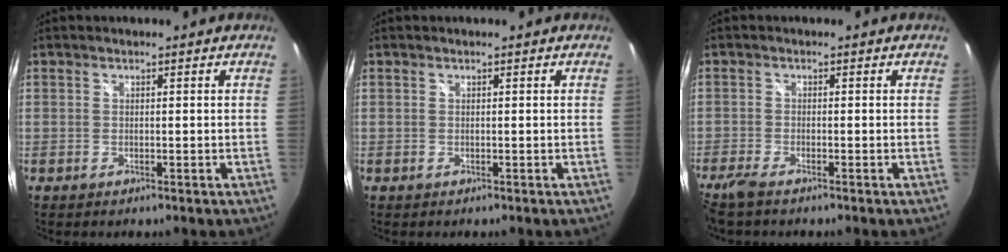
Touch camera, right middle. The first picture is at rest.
{"total": 0.0}
{"total": 3.6, "force": [-2.9, 0.3, 2.0], "torque": [-0.056, -0.013, -0.061]}